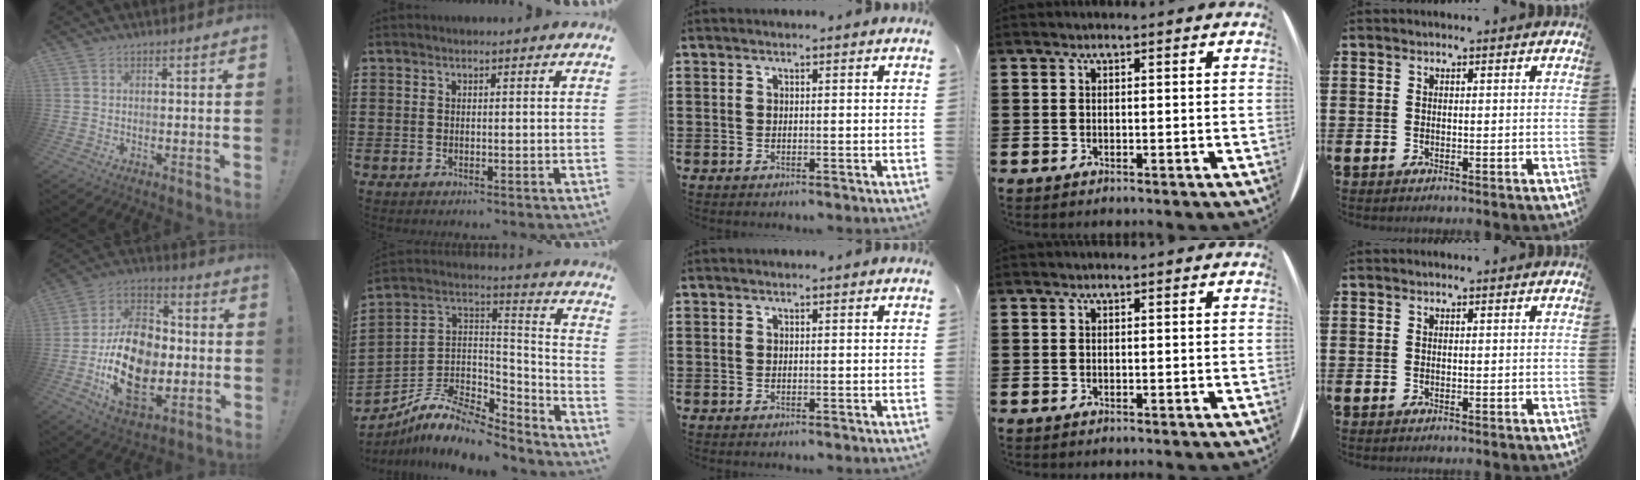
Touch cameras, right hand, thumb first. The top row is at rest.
{"thumb": {"total": 20.9, "force": [-4.0, 14.2, 14.8], "torque": [-0.278, 0.020, -0.061]}, "index": {"total": 9.7, "force": [-7.5, 3.9, 4.8], "torque": [-0.102, 0.014, -0.145]}}